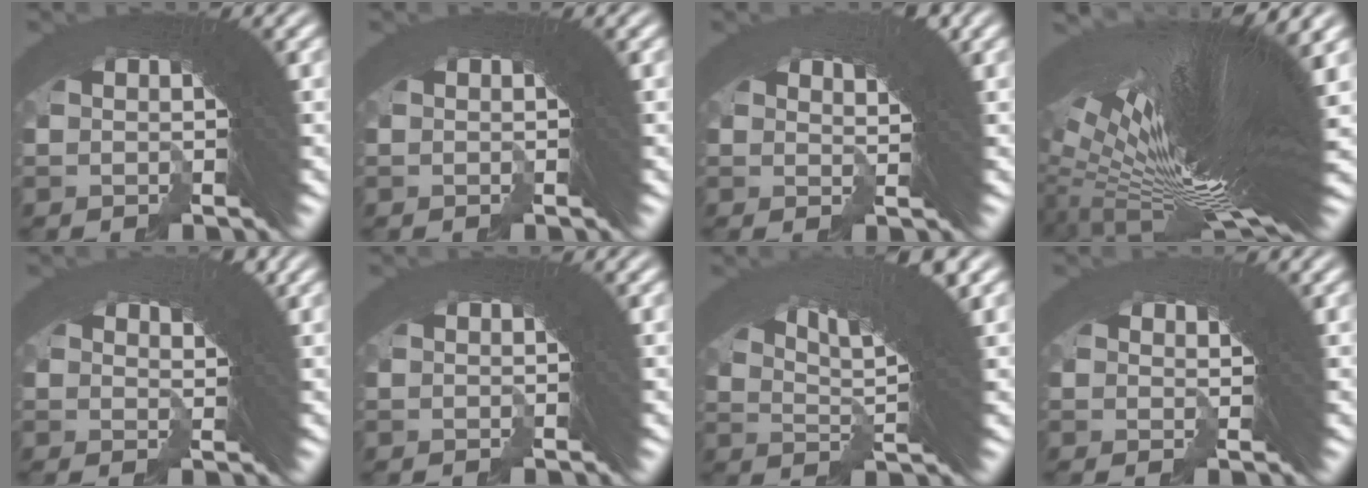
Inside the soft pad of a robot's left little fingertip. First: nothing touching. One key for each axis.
{"total": 0.0}
{"total": 3.1, "fx": 1.3, "fy": 0.6, "fz": 2.7, "tx": -0.025, "ty": 0.012, "tz": 0.015}
{"total": 24.6, "fx": 0.8, "fy": 7.0, "fz": 23.6, "tx": -0.394, "ty": -0.009, "tz": 0.029}
{"total": 2.2, "fx": 0.7, "fy": 0.2, "fz": 2.1, "tx": -0.018, "ty": 0.002, "tz": 0.009}
{"total": 0.0}
{"total": 9.0, "fx": 4.3, "fy": 1.4, "fz": 7.8, "tx": -0.111, "ty": 0.028, "tz": 0.063}
{"total": 0.9, "fx": 0.3, "fy": -0.7, "fz": 0.6, "tx": 0.001, "ty": 0.002, "tz": 0.004}